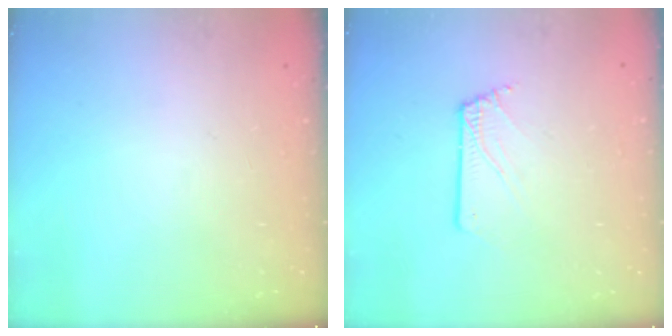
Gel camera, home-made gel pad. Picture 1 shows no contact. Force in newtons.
{"total": 1.4, "press": 1.4, "slide": 0.1}